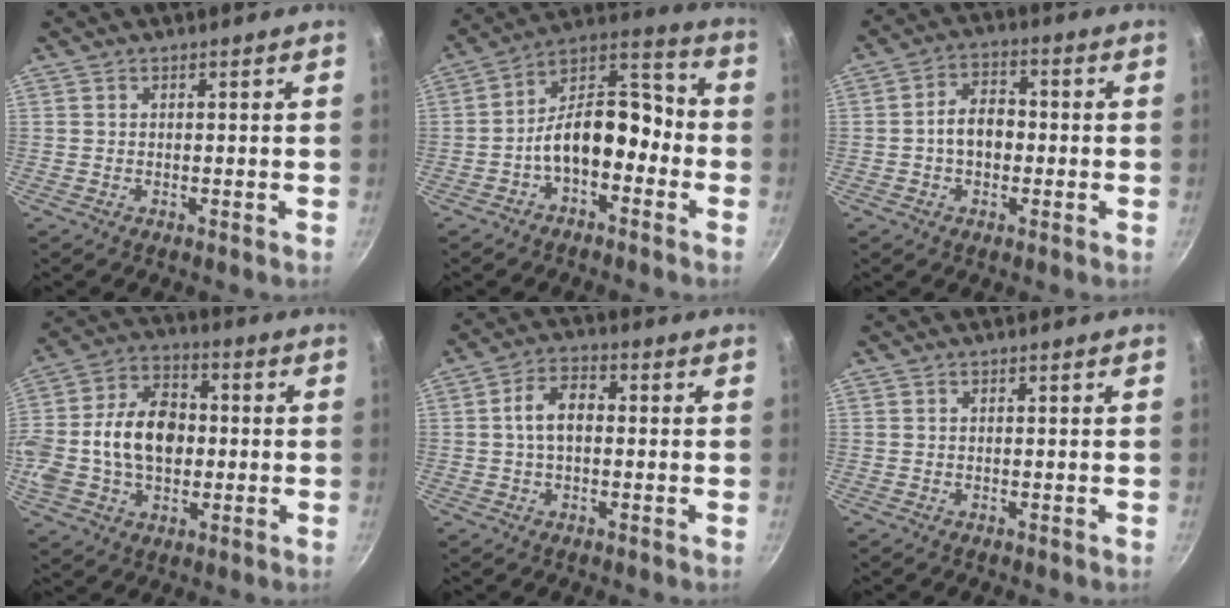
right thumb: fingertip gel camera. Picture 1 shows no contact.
{"total": 14.5, "force": [-3.5, 8.3, 11.4], "torque": [-0.160, 0.063, -0.068]}
{"total": 6.7, "force": [-0.8, 4.7, 4.8], "torque": [-0.064, 0.023, -0.022]}
{"total": 18.9, "force": [-0.6, 13.1, 13.6], "torque": [-0.264, 0.027, -0.008]}
{"total": 6.5, "force": [0.2, 3.9, 5.2], "torque": [-0.089, 0.021, -0.005]}
{"total": 0.0}